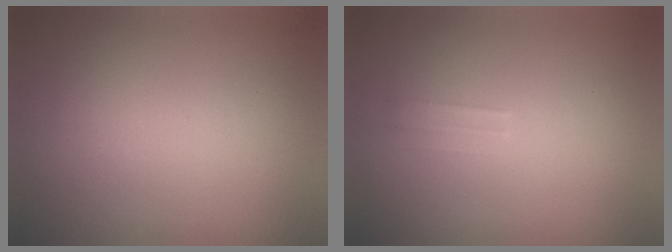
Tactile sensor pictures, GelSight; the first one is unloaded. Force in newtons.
{"total": 1.9}